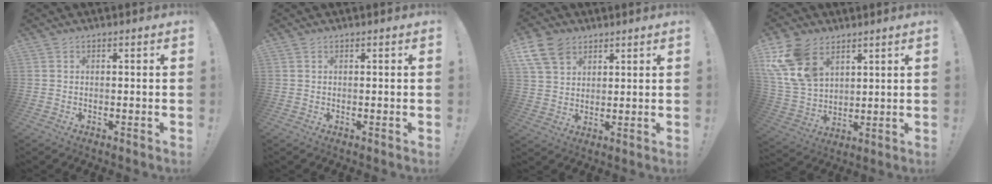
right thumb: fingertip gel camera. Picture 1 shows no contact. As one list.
[{"total": 0.0}, {"total": 9.8, "force": [5.9, 6.4, 4.5], "torque": [-0.090, -0.026, 0.117]}, {"total": 15.4, "force": [8.5, 10.0, 8.1], "torque": [-0.172, -0.038, 0.169]}]